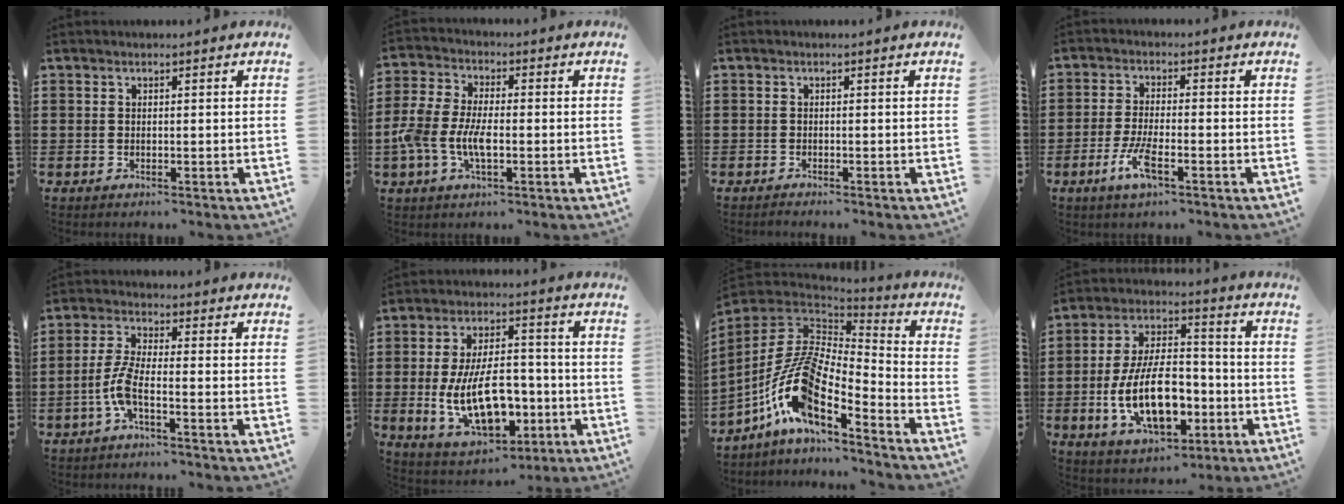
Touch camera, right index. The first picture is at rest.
{"total": 6.8, "force": [-2.2, 3.3, 5.6], "torque": [-0.146, -0.007, -0.052]}
{"total": 1.0, "force": [-1.0, -0.2, -0.1], "torque": [0.000, -0.003, -0.019]}
{"total": 5.4, "force": [-2.7, 1.3, 4.5], "torque": [-0.105, -0.012, -0.054]}
{"total": 5.5, "force": [-2.4, 1.4, 4.7], "torque": [-0.122, -0.013, -0.054]}
{"total": 13.8, "force": [-2.9, 7.8, 10.9], "torque": [-0.202, 0.000, -0.050]}
{"total": 13.6, "force": [-7.2, 4.9, 10.4], "torque": [-0.235, -0.005, -0.153]}
{"total": 14.0, "force": [-3.6, 7.5, 11.3], "torque": [-0.220, 0.002, -0.066]}